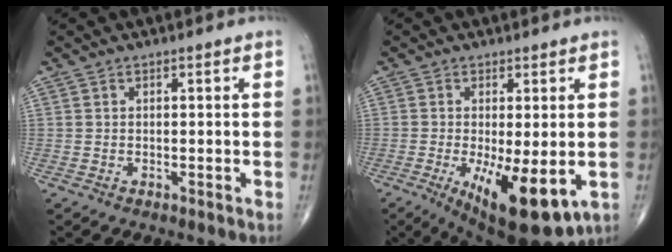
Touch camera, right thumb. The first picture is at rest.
{"total": 13.2, "force": [-3.6, 4.4, 11.9], "torque": [-0.186, -0.024, -0.040]}